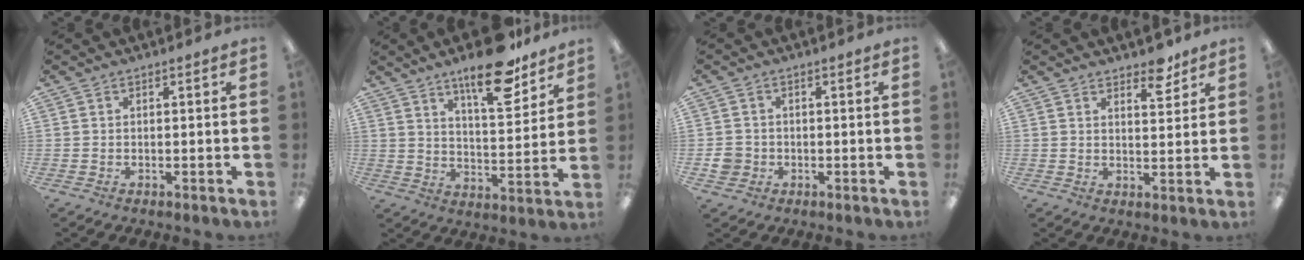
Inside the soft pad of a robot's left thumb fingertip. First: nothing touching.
{"total": 15.9, "force": [11.6, 5.1, 9.7], "torque": [-0.137, -0.065, 0.190]}
{"total": 3.6, "force": [-0.7, 3.4, 1.0], "torque": [-0.008, 0.004, -0.014]}
{"total": 5.6, "force": [4.6, 2.2, 2.3], "torque": [-0.008, -0.034, 0.074]}